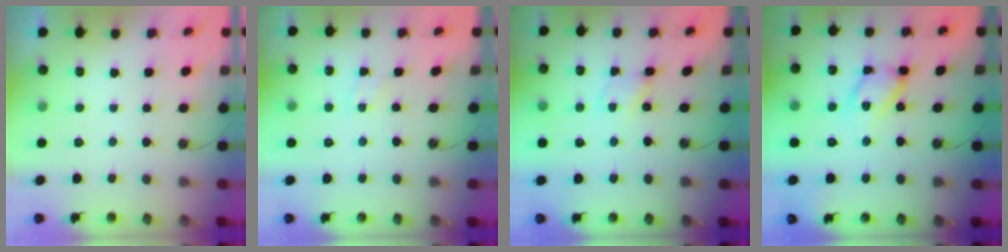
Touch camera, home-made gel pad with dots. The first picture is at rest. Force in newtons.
{"total": 3.9, "press": 3.9, "slide": 0.5}
{"total": 1.2, "press": 1.2, "slide": 0.2}
{"total": 14.2, "press": 14.1, "slide": 1.2}